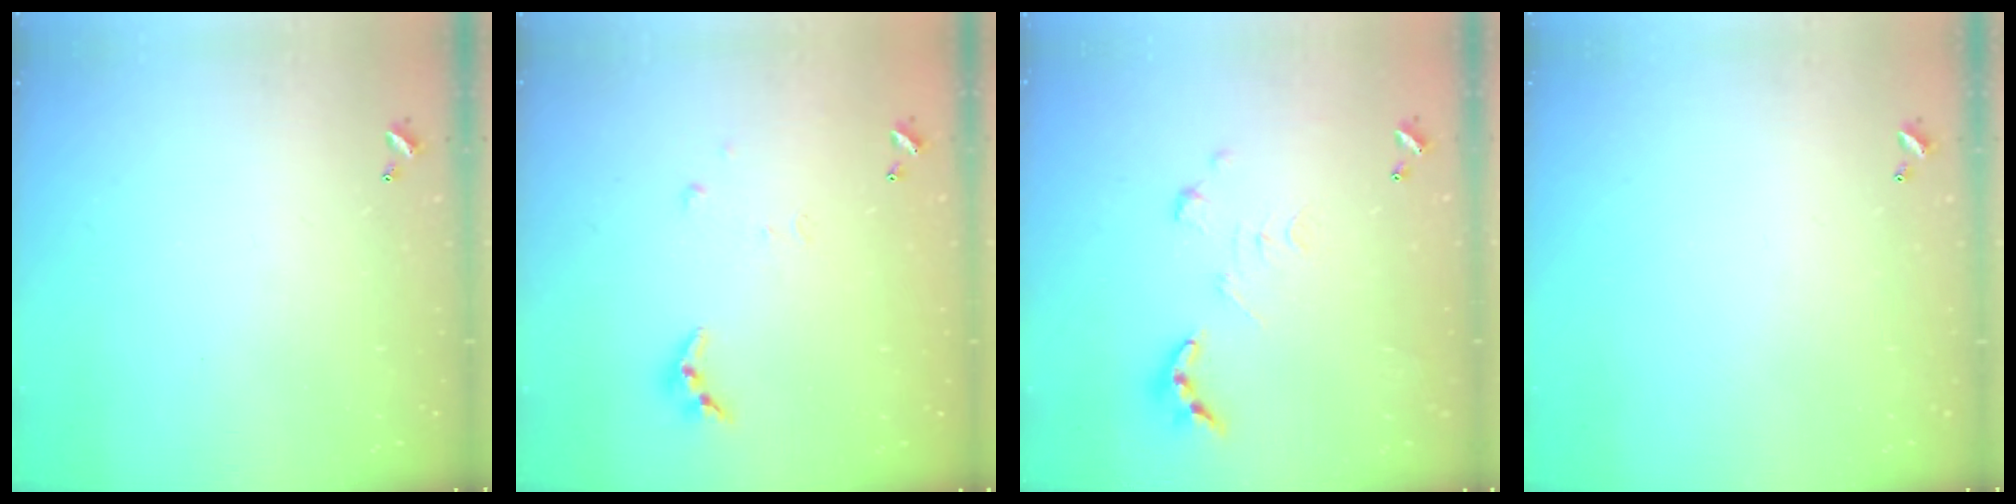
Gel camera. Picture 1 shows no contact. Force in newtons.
{"total": 5.7, "press": 5.7, "slide": 0.4}
{"total": 2.7, "press": 2.2, "slide": 1.5}
{"total": 0.0}